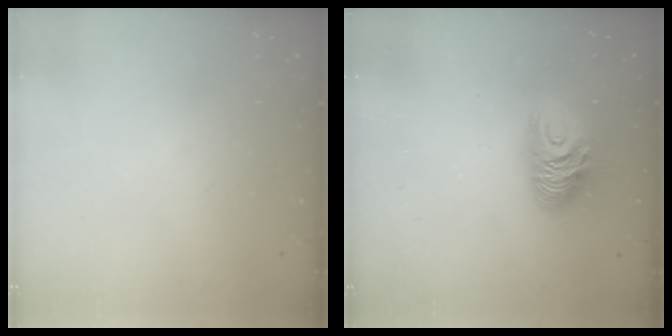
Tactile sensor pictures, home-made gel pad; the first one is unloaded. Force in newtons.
{"total": 9.8, "press": 9.8, "slide": 0.7}